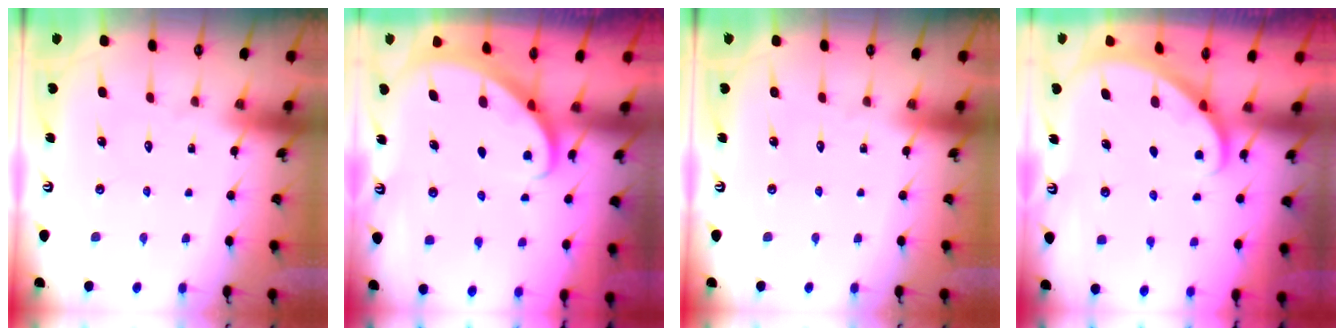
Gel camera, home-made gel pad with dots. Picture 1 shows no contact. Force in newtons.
{"total": 2.7, "press": 2.7, "slide": 0.2}
{"total": 0.0}
{"total": 2.0, "press": 2.0, "slide": 0.1}